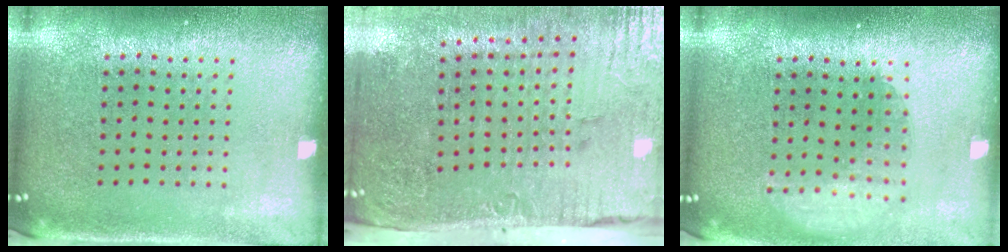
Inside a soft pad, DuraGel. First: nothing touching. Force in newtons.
{"total": 5.0, "press": 4.1, "slide": 2.8}
{"total": 1.6, "press": 1.2, "slide": 1.0}